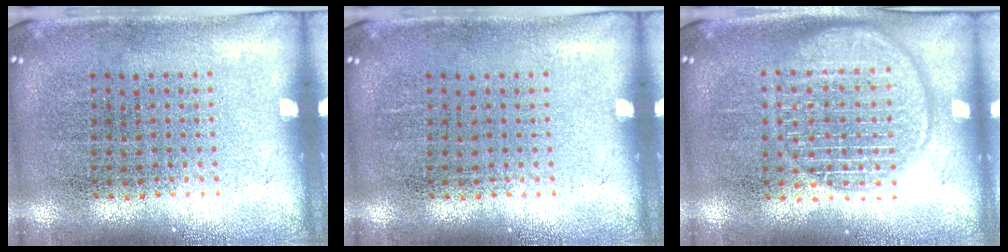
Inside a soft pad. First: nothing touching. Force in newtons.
{"total": 0.0}
{"total": 3.3, "press": 3.2, "slide": 0.5}